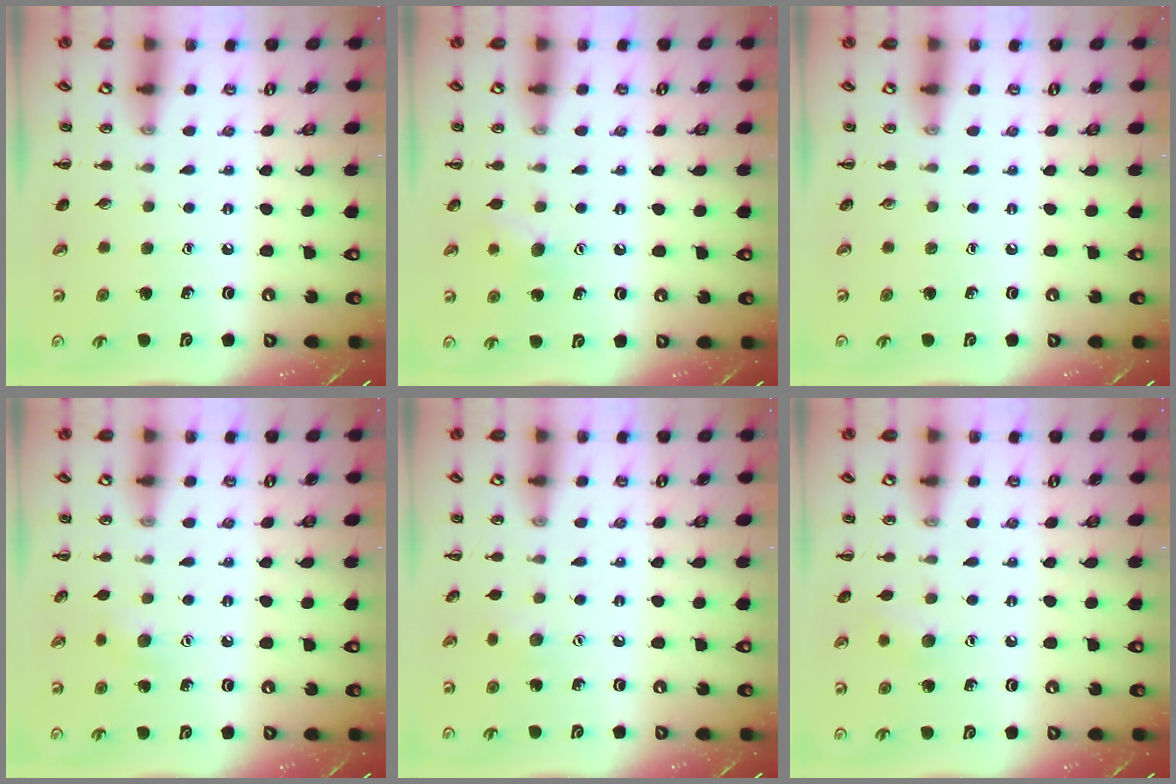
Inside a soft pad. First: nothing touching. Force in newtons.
{"total": 7.5, "press": 7.3, "slide": 1.6}
{"total": 0.0}
{"total": 5.5, "press": 5.3, "slide": 1.4}
{"total": 5.0, "press": 4.9, "slide": 0.8}
{"total": 5.4, "press": 5.3, "slide": 1.3}